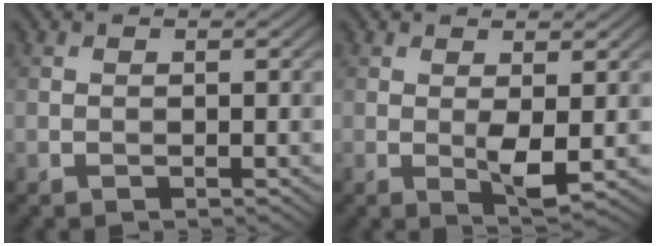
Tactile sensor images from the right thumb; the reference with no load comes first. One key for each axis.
{"total": 2.9, "fx": 0.4, "fy": 0.8, "fz": 2.8, "tx": -0.058, "ty": -0.009, "tz": 0.011}